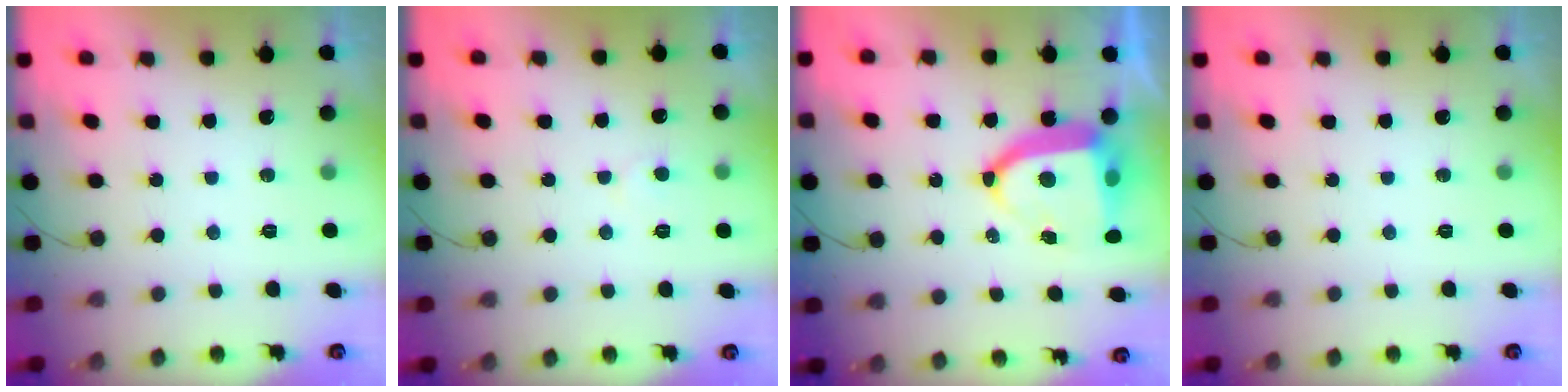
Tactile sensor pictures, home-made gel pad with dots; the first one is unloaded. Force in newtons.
{"total": 3.6, "press": 3.6, "slide": 0.3}
{"total": 11.3, "press": 11.2, "slide": 1.3}
{"total": 0.0}